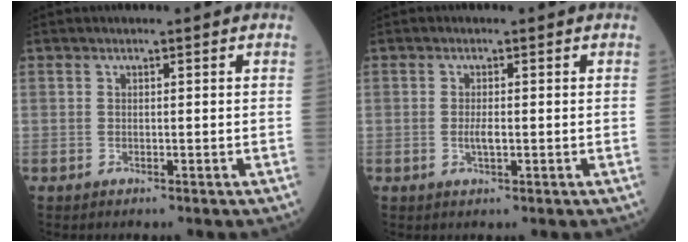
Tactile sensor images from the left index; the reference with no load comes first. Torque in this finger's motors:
{"motor_torque": [0.45, 0.07, 0.03, 0.03]}